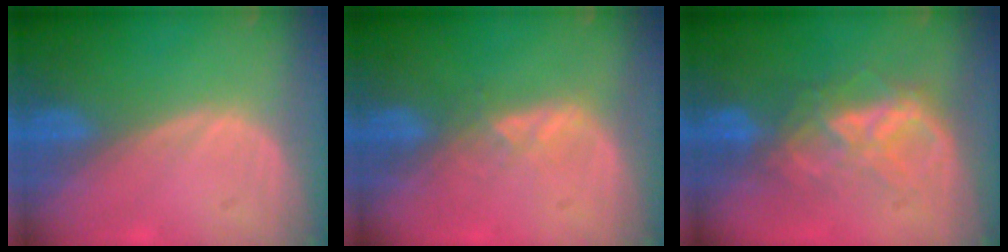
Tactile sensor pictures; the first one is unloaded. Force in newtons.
{"total": 2.0, "press": 2.0, "slide": 0.3}
{"total": 6.4, "press": 6.4, "slide": 0.7}